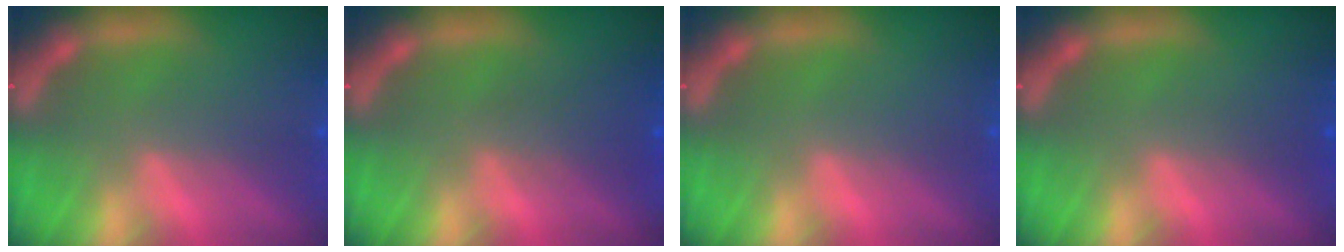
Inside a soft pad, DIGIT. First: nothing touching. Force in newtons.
{"total": 2.5}
{"total": 0.0}
{"total": 0.9}